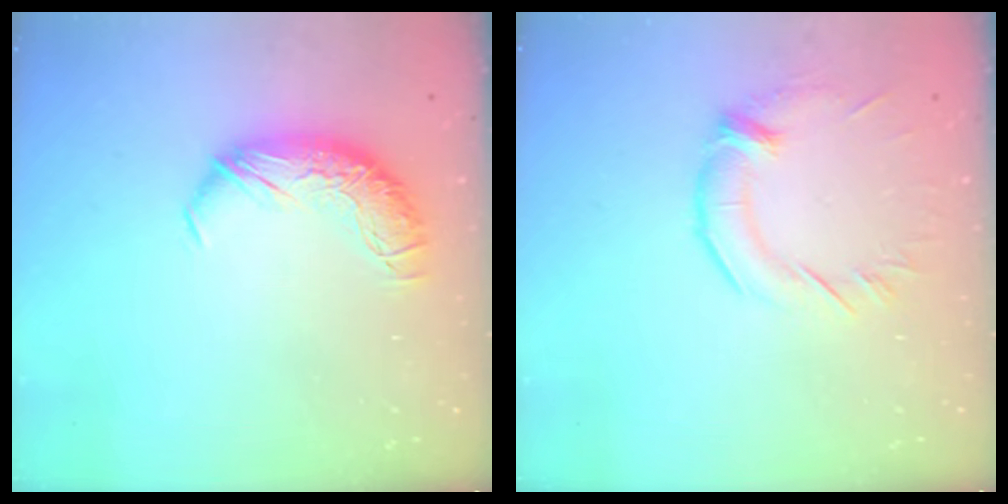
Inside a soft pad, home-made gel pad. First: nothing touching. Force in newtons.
{"total": 1.5, "press": 0.4, "slide": 1.4}